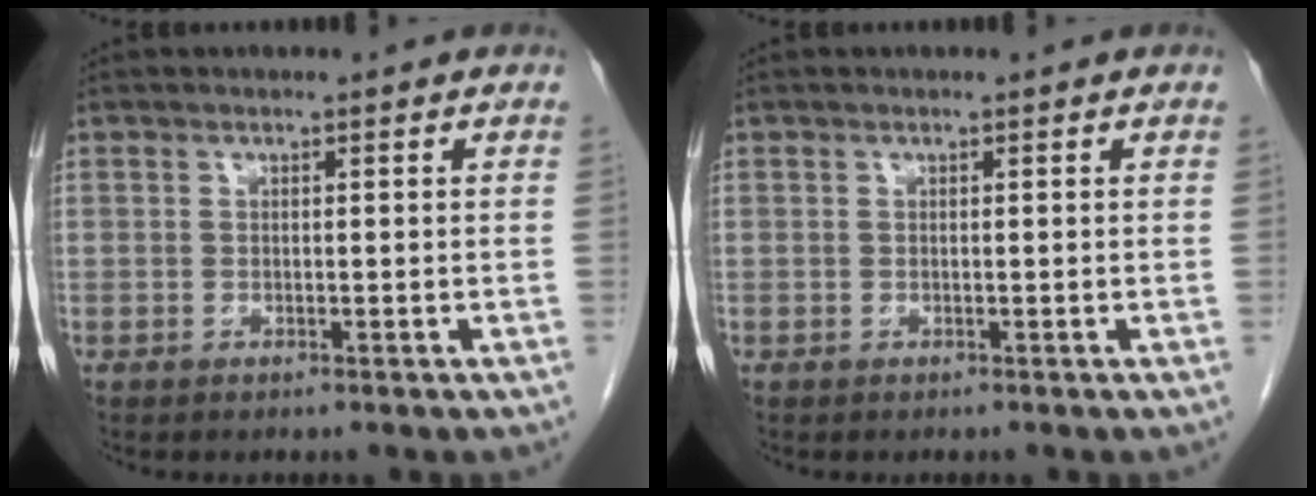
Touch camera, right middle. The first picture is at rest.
{"total": 0.0}